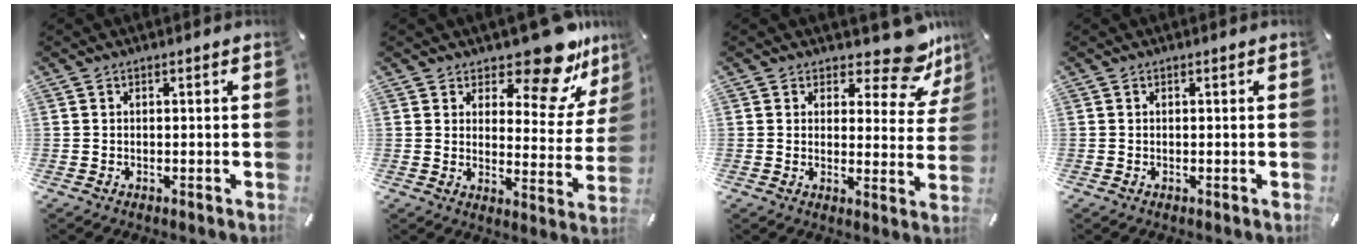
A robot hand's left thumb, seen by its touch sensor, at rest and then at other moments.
{"total": 15.6, "force": [11.7, 6.0, 8.4], "torque": [-0.100, -0.101, 0.189]}
{"total": 11.2, "force": [8.6, 4.0, 6.0], "torque": [-0.069, -0.073, 0.146]}
{"total": 0.0}